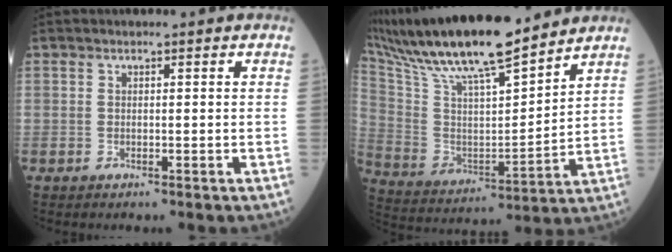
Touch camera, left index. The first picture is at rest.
{"total": 22.0, "force": [18.3, 2.4, 12.0], "torque": [-0.232, 0.014, 0.325]}